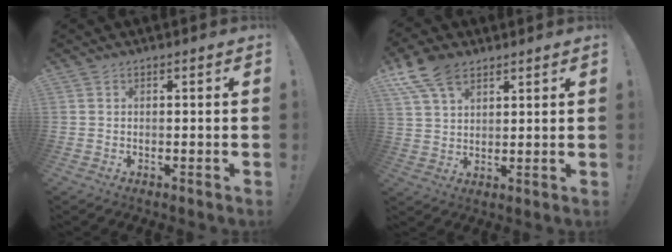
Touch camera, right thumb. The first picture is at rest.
{"total": 10.7, "force": [6.5, 6.0, 6.0], "torque": [-0.106, -0.020, 0.127]}